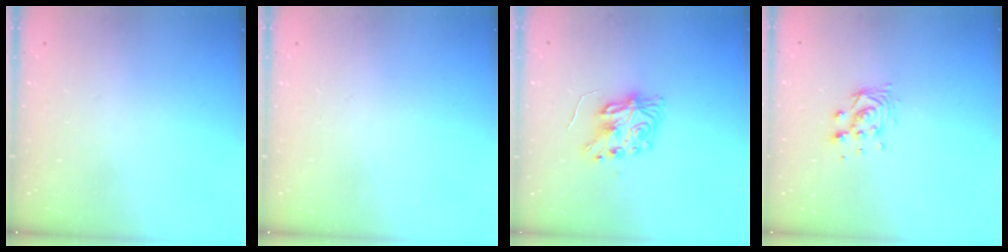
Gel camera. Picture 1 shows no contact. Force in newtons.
{"total": 0.0}
{"total": 8.5, "press": 8.5, "slide": 0.3}
{"total": 6.2, "press": 6.2, "slide": 0.1}